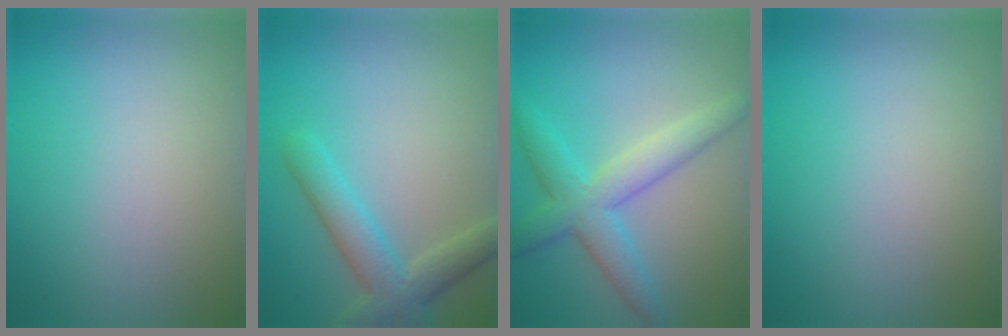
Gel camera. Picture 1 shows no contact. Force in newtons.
{"total": 4.3, "press": 4.3, "slide": 0.2}
{"total": 5.1, "press": 5.1, "slide": 0.1}
{"total": 0.0}